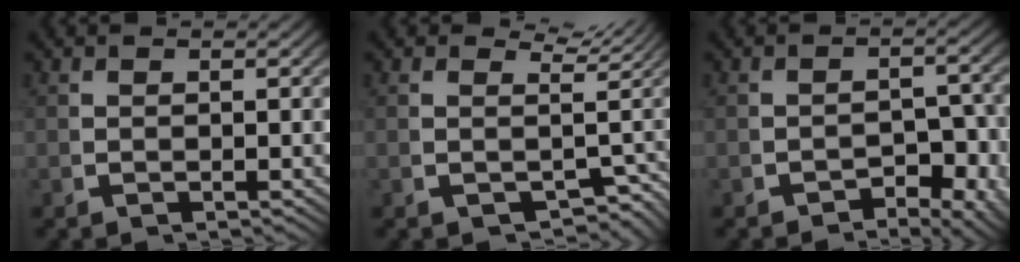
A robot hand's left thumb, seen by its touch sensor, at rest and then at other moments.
{"total": 4.2, "force": [0.3, 3.2, 2.8], "torque": [-0.028, -0.015, 0.008]}
{"total": 4.7, "force": [-2.6, 2.8, 2.7], "torque": [-0.038, -0.021, -0.040]}